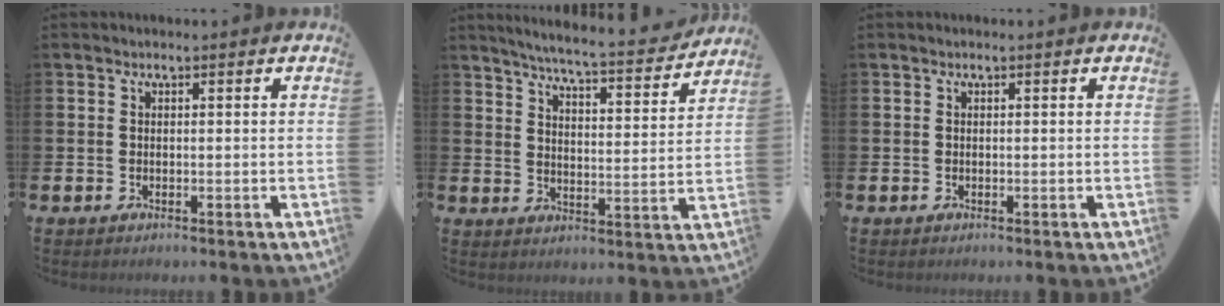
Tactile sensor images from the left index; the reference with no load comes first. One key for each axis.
{"total": 6.2, "fx": 5.9, "fy": 0.0, "fz": 1.9, "tx": -0.054, "ty": -0.046, "tz": 0.098}
{"total": 0.0}